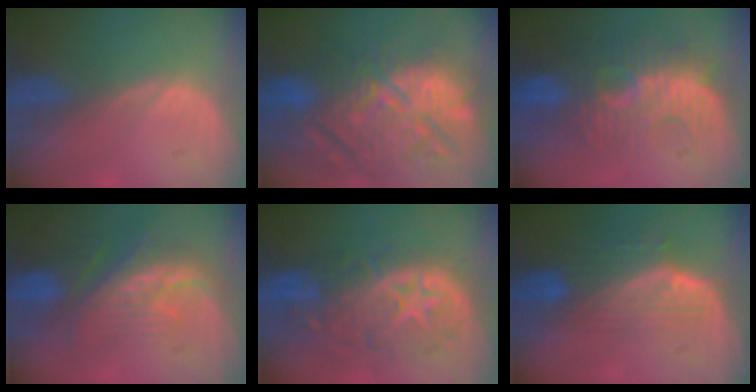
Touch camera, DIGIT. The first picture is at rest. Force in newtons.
{"total": 14.9, "press": 12.8, "slide": 7.7}
{"total": 9.2, "press": 9.0, "slide": 1.9}
{"total": 8.7, "press": 8.3, "slide": 2.6}
{"total": 11.1, "press": 9.8, "slide": 5.4}
{"total": 7.3, "press": 6.5, "slide": 3.3}